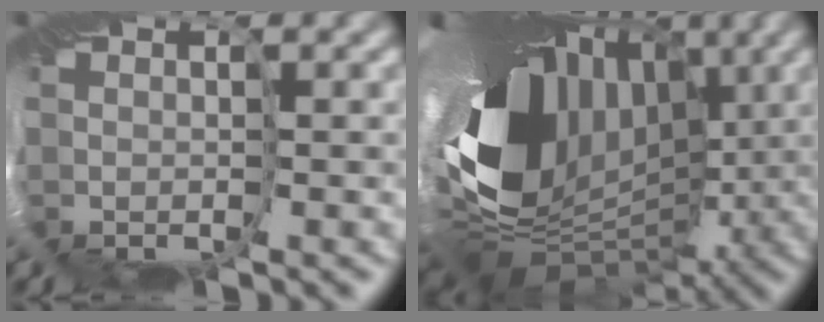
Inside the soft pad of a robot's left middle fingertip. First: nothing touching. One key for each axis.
{"total": 16.6, "fx": -0.2, "fy": 11.9, "fz": 11.5, "tx": -0.217, "ty": -0.030, "tz": 0.000}